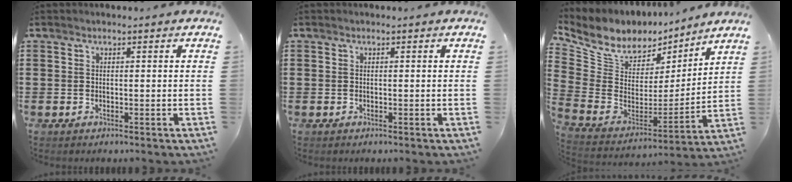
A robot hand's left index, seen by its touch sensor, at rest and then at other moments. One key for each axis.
{"total": 0.0}
{"total": 7.4, "fx": 5.9, "fy": 4.0, "fz": 2.0, "tx": -0.081, "ty": -0.045, "tz": 0.105}